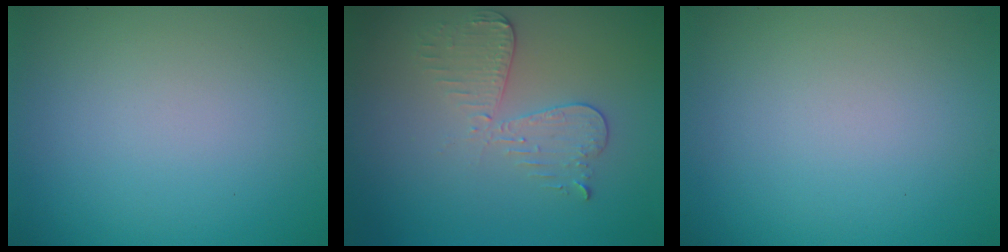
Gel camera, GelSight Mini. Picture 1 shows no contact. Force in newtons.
{"total": 2.9, "press": 2.7, "slide": 1.2}
{"total": 0.0}